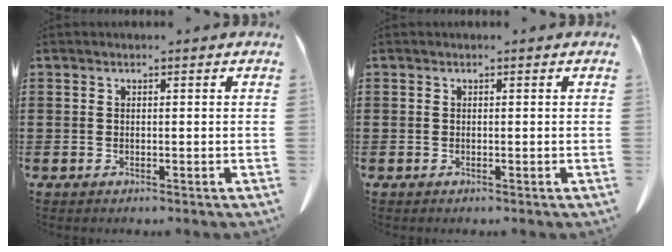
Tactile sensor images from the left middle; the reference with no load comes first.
{"total": 0.0}